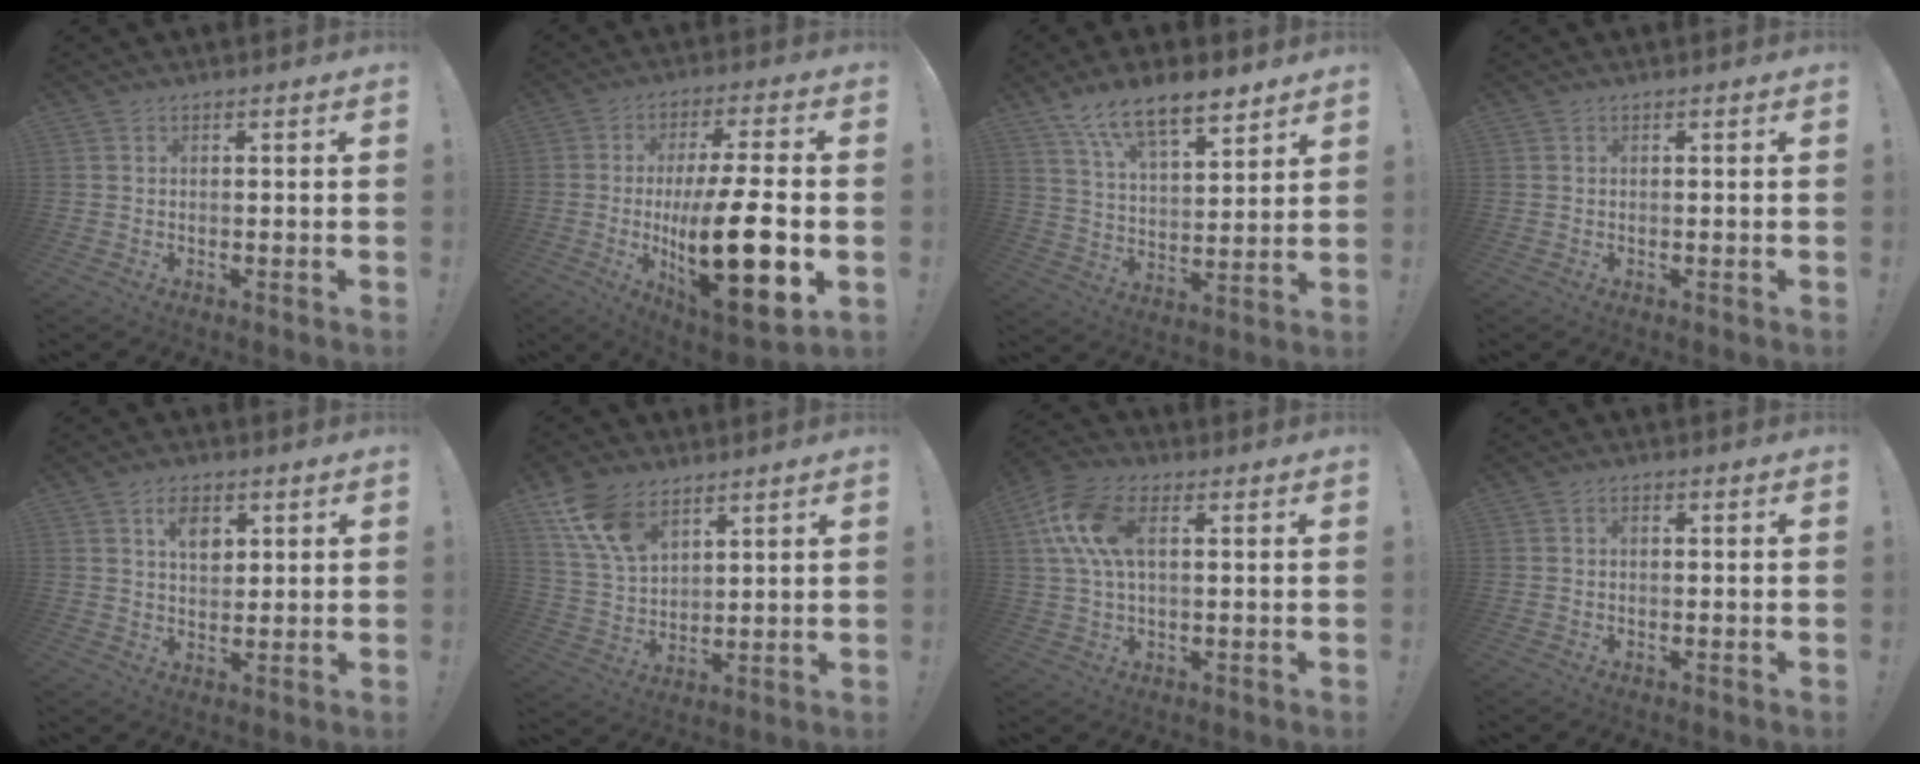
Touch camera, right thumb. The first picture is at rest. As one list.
[{"total": 23.8, "force": [-3.3, 7.5, 22.4], "torque": [-0.381, -0.006, -0.050]}, {"total": 13.2, "force": [9.8, 4.8, 7.5], "torque": [-0.131, -0.059, 0.176]}, {"total": 0.0}, {"total": 6.8, "force": [2.9, 4.3, 4.3], "torque": [-0.059, -0.008, 0.047]}, {"total": 12.8, "force": [8.1, 7.3, 6.8], "torque": [-0.137, -0.036, 0.158]}, {"total": 13.0, "force": [3.7, 7.3, 10.1], "torque": [-0.214, 0.004, 0.073]}, {"total": 1.0, "force": [-0.5, 0.6, 0.6], "torque": [-0.010, 0.004, -0.010]}]